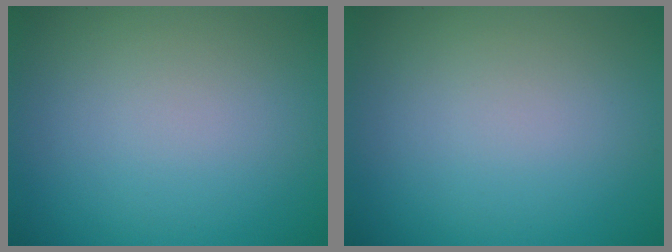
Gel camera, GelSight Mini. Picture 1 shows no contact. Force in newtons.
{"total": 0.0}